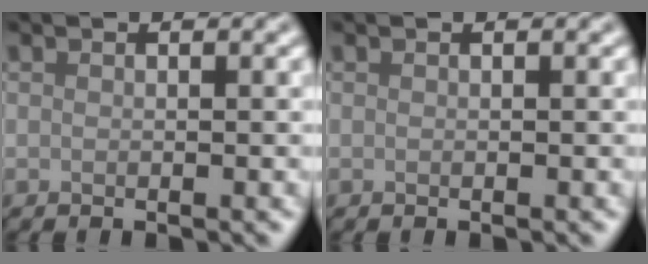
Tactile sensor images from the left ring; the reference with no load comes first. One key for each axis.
{"total": 0.0}